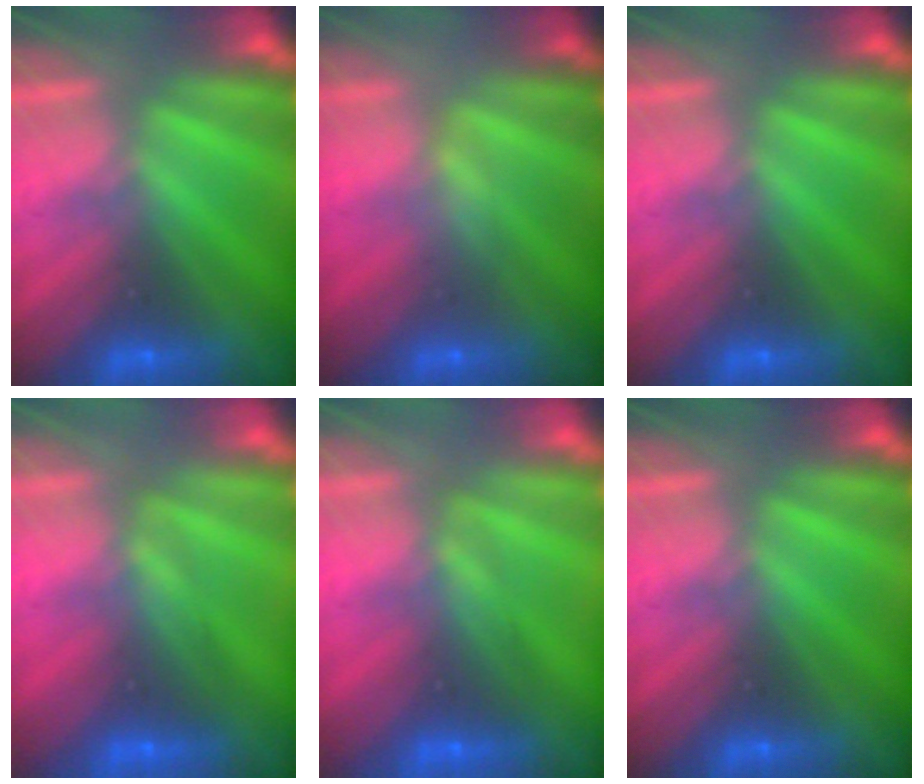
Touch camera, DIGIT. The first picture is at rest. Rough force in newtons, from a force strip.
{"total": 2.1}
{"total": 0.0}
{"total": 1.6}
{"total": 1.6}
{"total": 0.0}